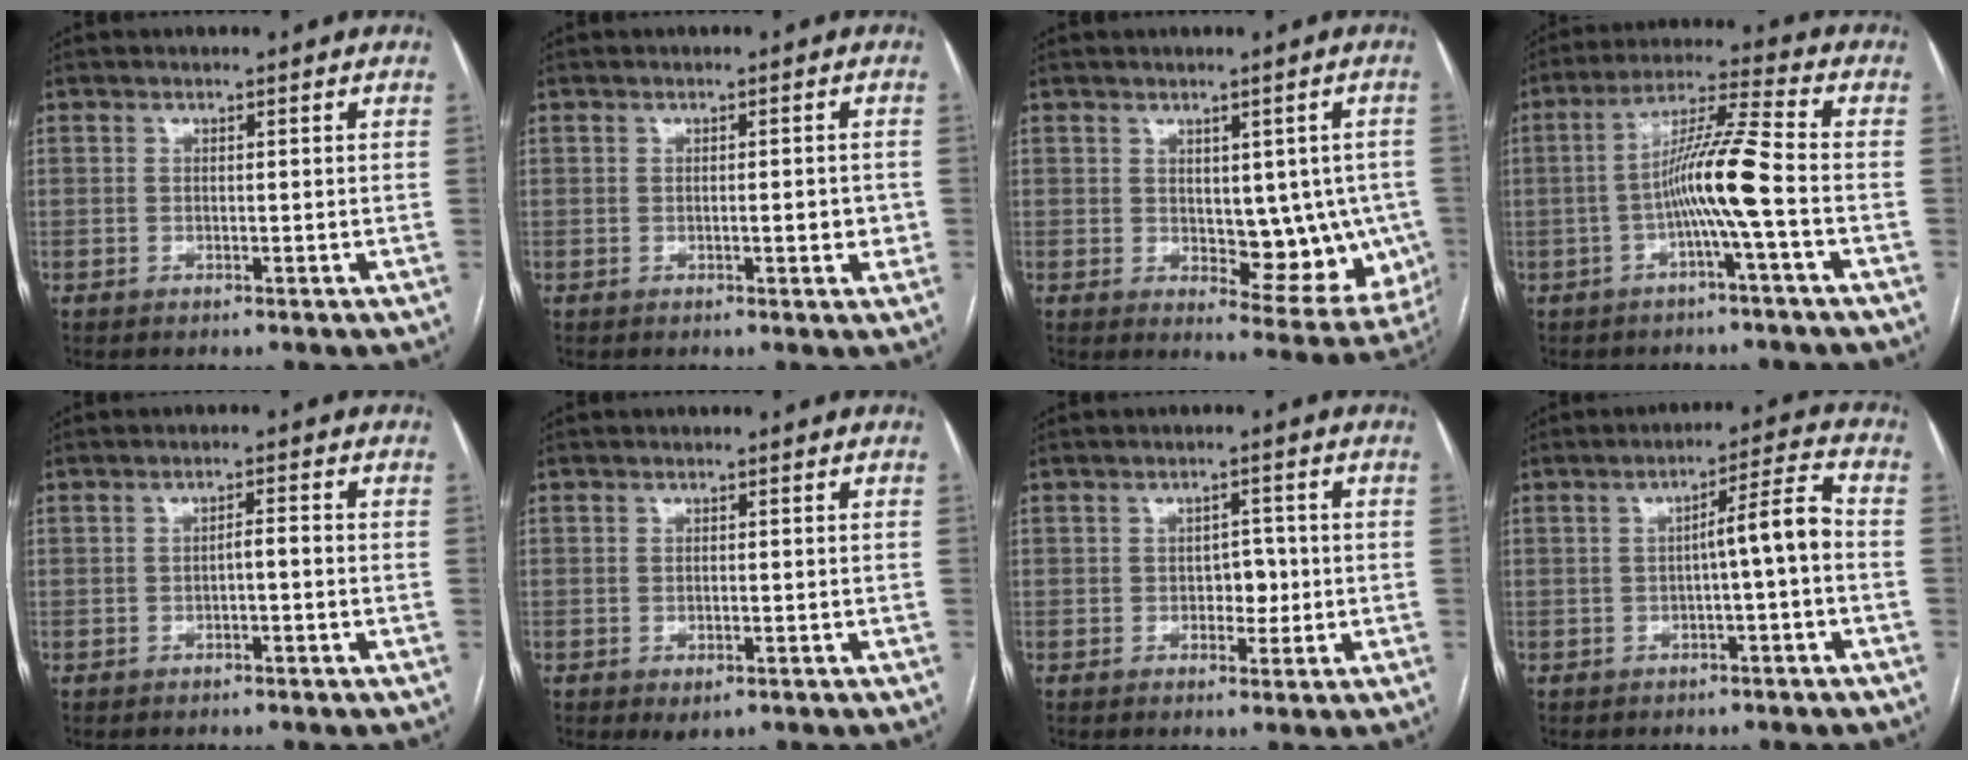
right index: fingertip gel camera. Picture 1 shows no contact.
{"total": 2.2, "force": [-0.2, 0.7, 2.1], "torque": [-0.031, 0.001, -0.001]}
{"total": 10.3, "force": [-0.2, 5.2, 8.8], "torque": [-0.087, 0.000, 0.012]}
{"total": 9.3, "force": [-2.4, -1.1, 8.9], "torque": [-0.166, 0.018, -0.047]}
{"total": 1.8, "force": [-0.6, 0.3, 1.6], "torque": [-0.022, 0.004, -0.011]}
{"total": 1.9, "force": [-1.0, 0.7, 1.5], "torque": [-0.023, -0.003, -0.009]}
{"total": 3.0, "force": [-0.5, 1.9, 2.2], "torque": [-0.022, 0.005, -0.005]}
{"total": 5.8, "force": [-1.0, 0.0, 5.8], "torque": [-0.083, 0.019, -0.014]}